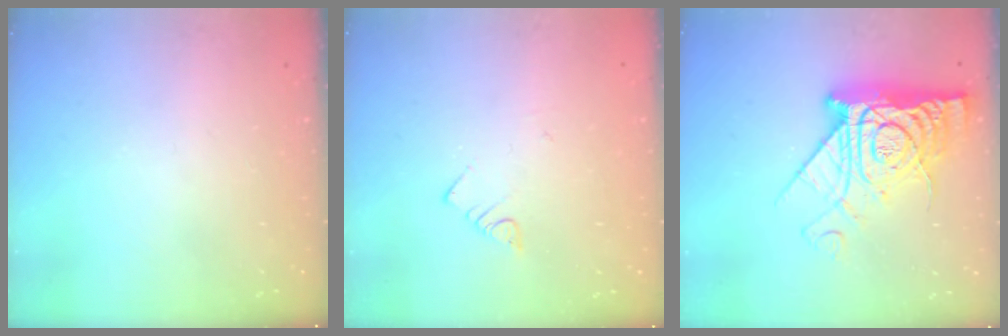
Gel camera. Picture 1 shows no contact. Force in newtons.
{"total": 2.6, "press": 2.6, "slide": 0.3}
{"total": 17.7, "press": 17.6, "slide": 1.8}